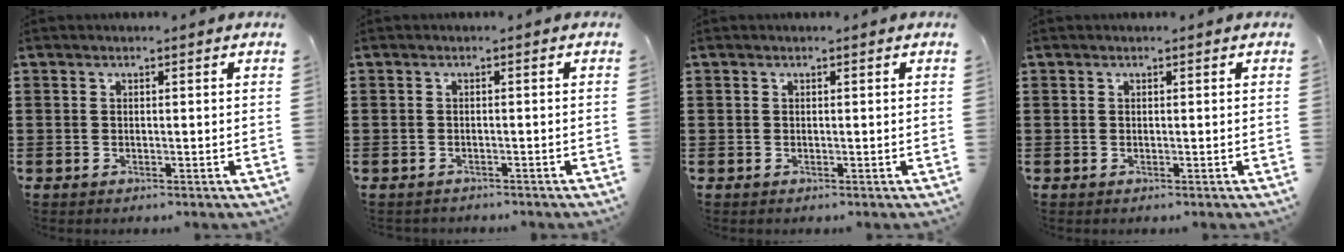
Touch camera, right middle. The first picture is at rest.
{"total": 0.8, "force": [-0.8, 0.1, -0.1], "torque": [-0.001, 0.001, -0.017]}
{"total": 0.0}
{"total": 0.0}